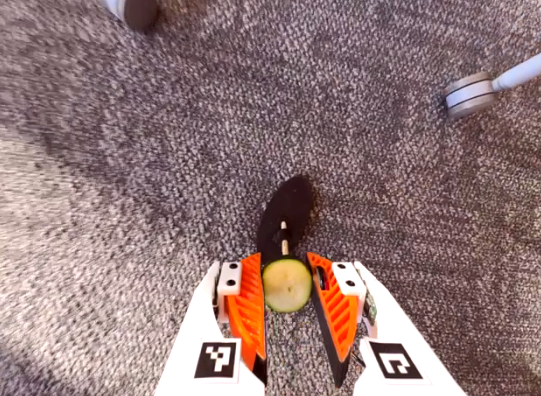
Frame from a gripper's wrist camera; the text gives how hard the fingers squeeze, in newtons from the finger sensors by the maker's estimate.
{"total": 8.6, "left": 8.8, "right": 8.4}